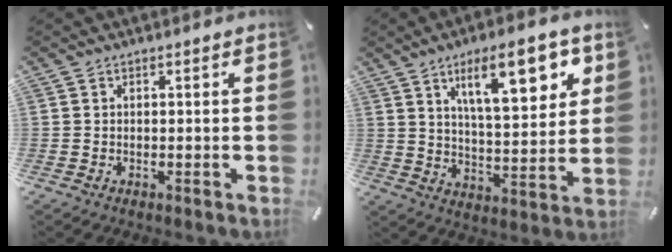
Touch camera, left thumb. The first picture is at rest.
{"total": 16.5, "force": [8.3, 6.2, 12.9], "torque": [-0.199, -0.021, 0.129]}